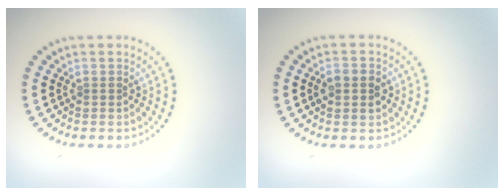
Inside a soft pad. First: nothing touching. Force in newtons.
{"total": 2.8, "press": 2.8, "slide": 0.1}